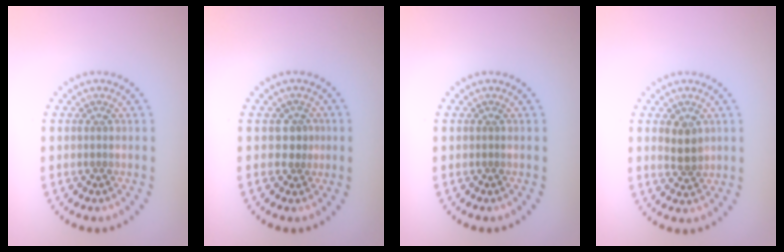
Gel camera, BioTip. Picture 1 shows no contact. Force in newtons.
{"total": 1.6, "press": 1.2, "slide": 1.1}
{"total": 0.0}
{"total": 2.3, "press": 2.1, "slide": 0.8}